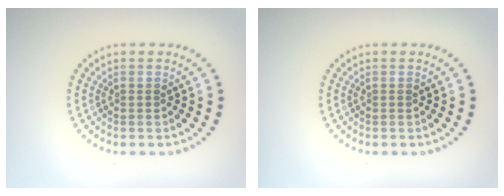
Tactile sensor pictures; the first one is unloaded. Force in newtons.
{"total": 0.0}